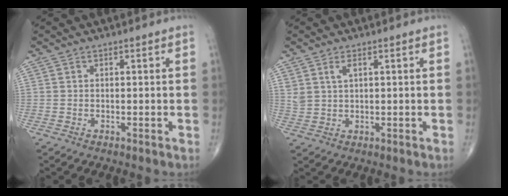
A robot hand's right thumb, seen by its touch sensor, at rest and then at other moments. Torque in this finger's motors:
{"motor_torque": [0.05, 0.10, 0.29, 0.36, 0.02]}